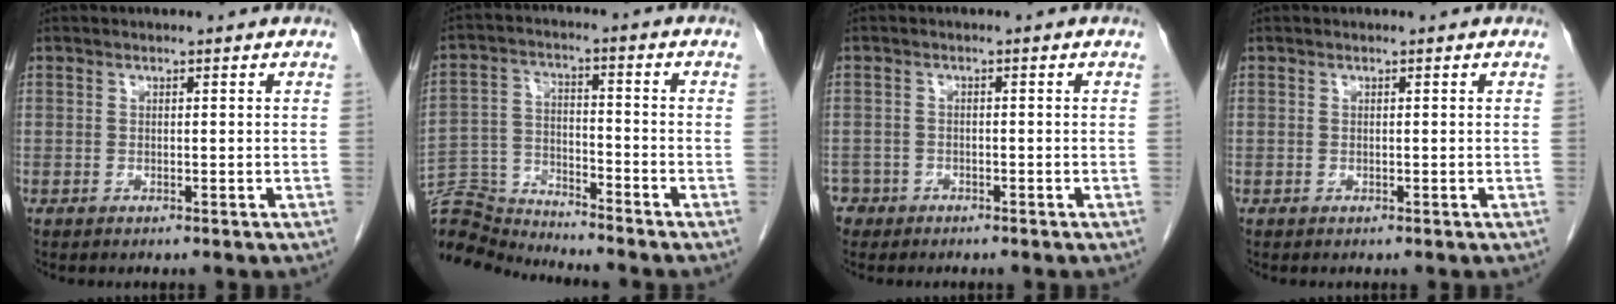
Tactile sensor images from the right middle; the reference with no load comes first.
{"total": 10.3, "force": [-10.2, -0.8, -0.5], "torque": [0.005, 0.018, -0.195]}
{"total": 2.5, "force": [-1.8, 1.7, -0.4], "torque": [0.002, 0.007, -0.034]}
{"total": 0.0}